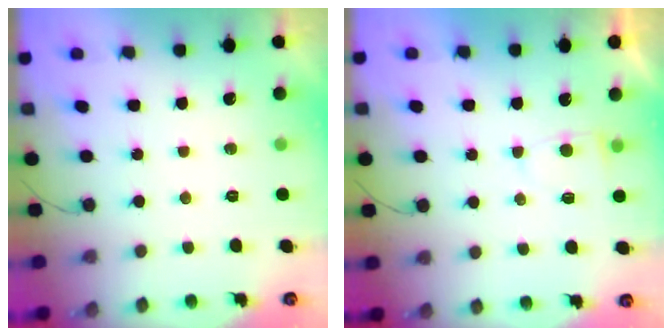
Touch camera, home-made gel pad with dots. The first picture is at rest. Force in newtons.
{"total": 3.3, "press": 3.3, "slide": 0.4}